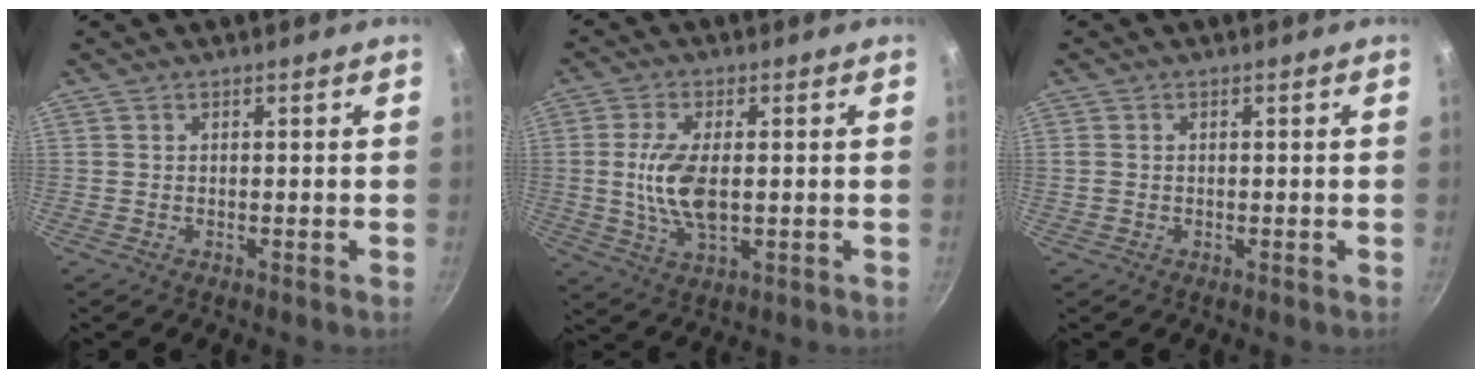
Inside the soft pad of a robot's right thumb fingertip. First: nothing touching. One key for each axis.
{"total": 9.4, "fx": 0.0, "fy": 4.5, "fz": 8.3, "tx": -0.163, "ty": -0.004, "tz": 0.001}
{"total": 1.3, "fx": -0.2, "fy": 1.2, "fz": 0.6, "tx": -0.010, "ty": 0.003, "tz": -0.004}